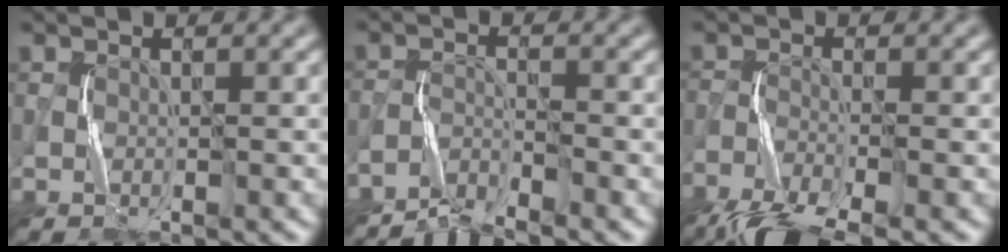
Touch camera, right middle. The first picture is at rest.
{"total": 2.7, "force": [-2.7, -0.3, 0.0], "torque": [0.000, 0.007, -0.061]}
{"total": 6.6, "force": [-5.6, 0.8, 3.2], "torque": [-0.065, -0.024, -0.112]}